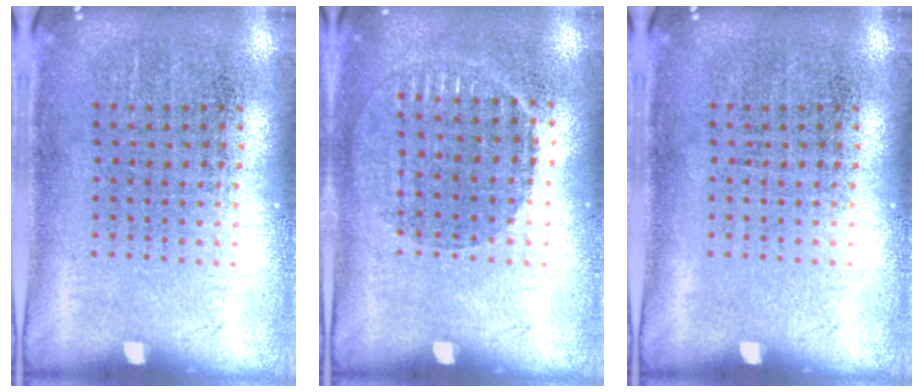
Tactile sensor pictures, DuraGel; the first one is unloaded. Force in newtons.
{"total": 0.8, "press": 0.8, "slide": 0.2}
{"total": 0.0}